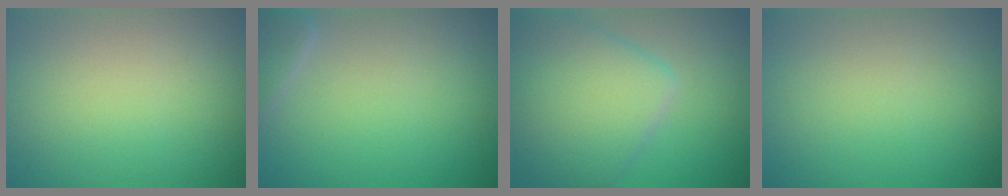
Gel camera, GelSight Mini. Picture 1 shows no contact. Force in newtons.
{"total": 1.8, "press": 1.8, "slide": 0.1}
{"total": 7.0, "press": 7.0, "slide": 0.3}
{"total": 0.0}